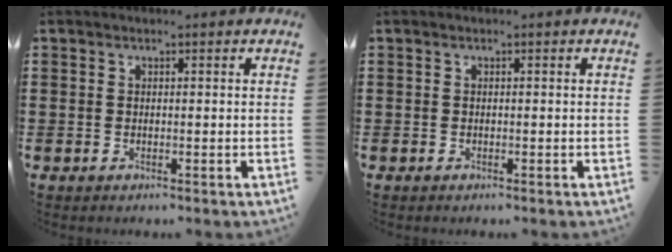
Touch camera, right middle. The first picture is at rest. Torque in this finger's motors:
{"motor_torque": [-0.04, -0.10, -0.01, 0.02]}